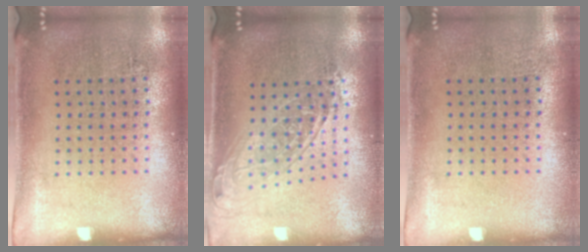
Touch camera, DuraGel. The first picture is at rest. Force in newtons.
{"total": 1.6, "press": 1.3, "slide": 0.9}
{"total": 0.0}